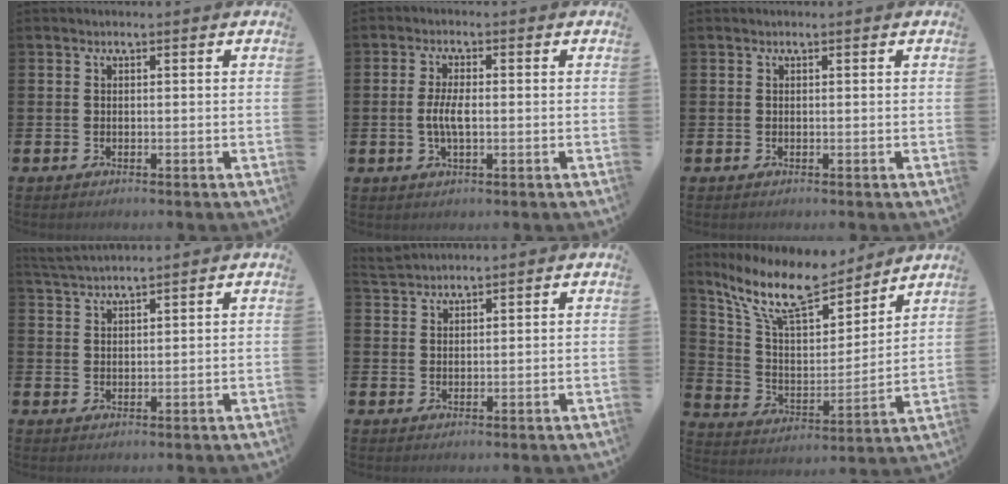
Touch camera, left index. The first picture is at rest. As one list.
[{"total": 3.7, "force": [-0.3, 1.4, 3.4], "torque": [-0.067, 0.000, -0.009]}, {"total": 0.0}, {"total": 2.8, "force": [2.8, -0.1, 0.2], "torque": [-0.018, -0.009, 0.054]}, {"total": 2.5, "force": [2.4, 0.2, -0.2], "torque": [-0.003, -0.007, 0.046]}, {"total": 12.1, "force": [10.2, 3.7, 5.4], "torque": [-0.147, -0.055, 0.181]}]